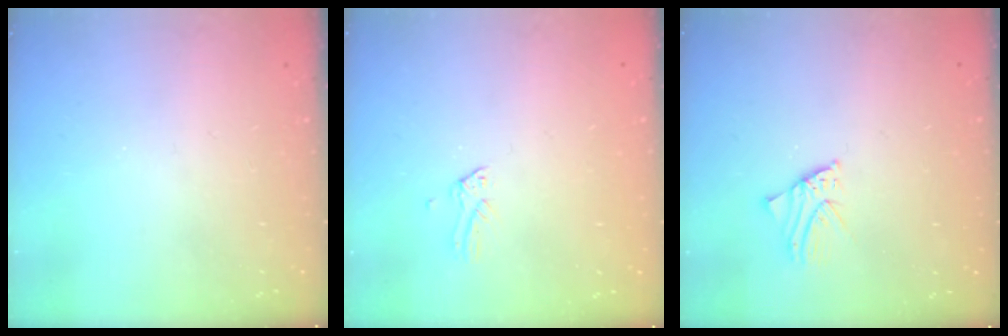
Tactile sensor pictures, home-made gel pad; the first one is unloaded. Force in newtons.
{"total": 0.0}
{"total": 1.7, "press": 1.7, "slide": 0.2}